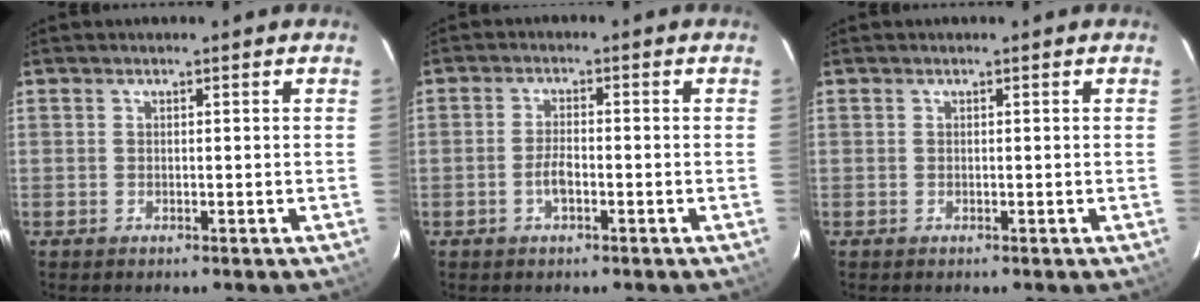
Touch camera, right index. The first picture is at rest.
{"total": 3.2, "force": [-1.3, 1.2, 2.6], "torque": [-0.056, 0.002, -0.025]}
{"total": 0.0}